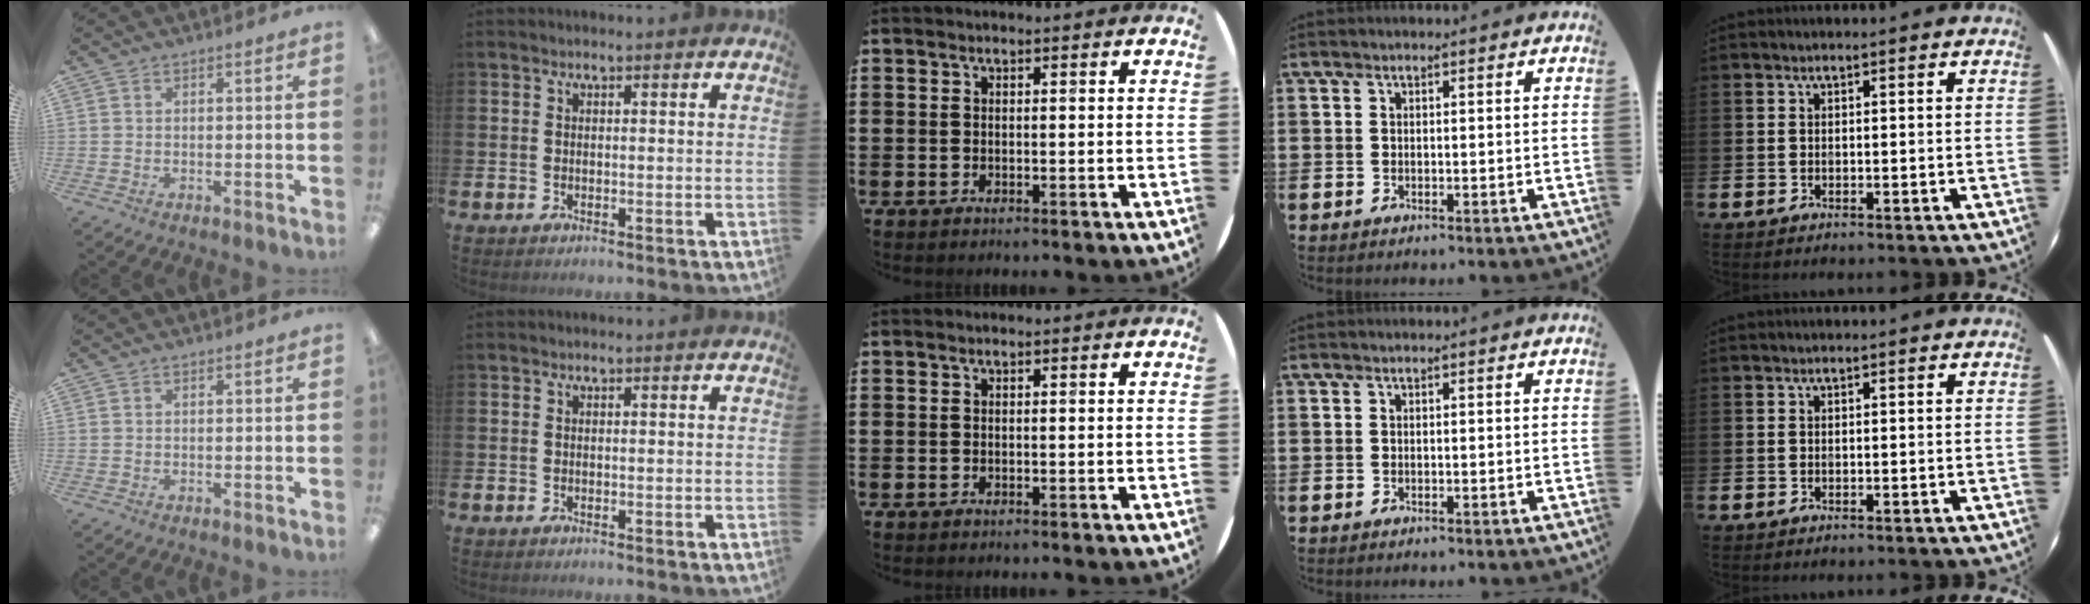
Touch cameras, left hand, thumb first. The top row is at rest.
{}